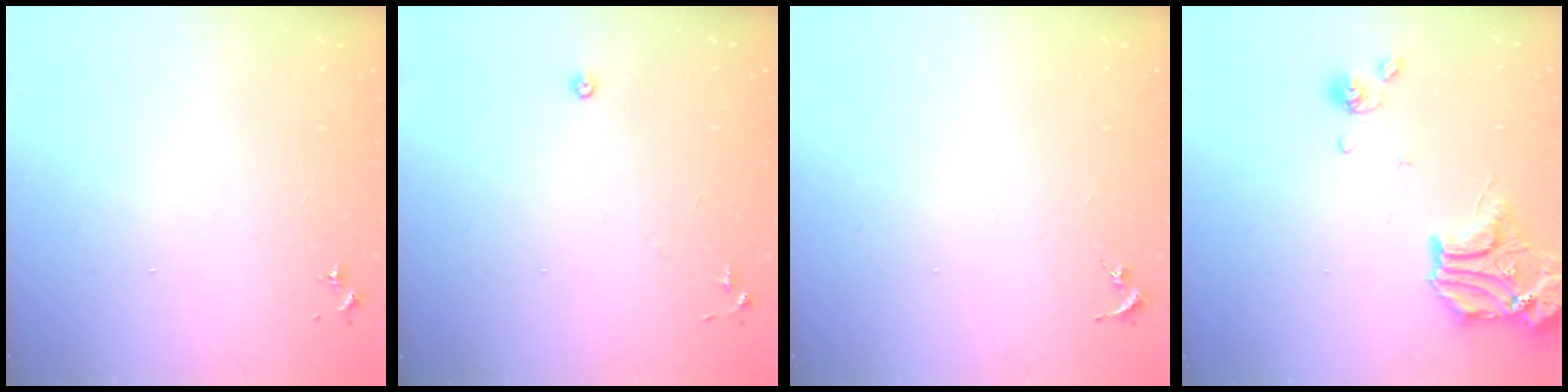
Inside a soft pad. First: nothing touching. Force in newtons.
{"total": 5.5, "press": 5.5, "slide": 0.5}
{"total": 0.0}
{"total": 16.0, "press": 15.8, "slide": 2.5}